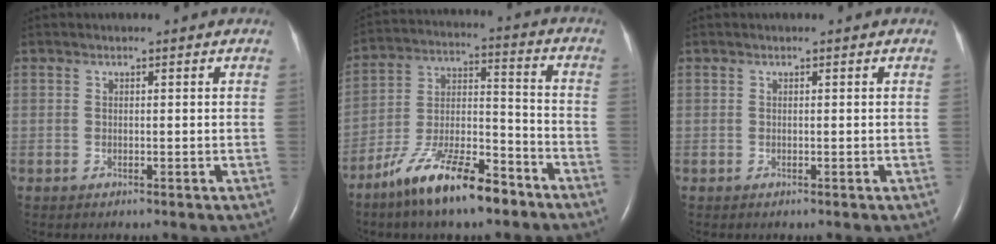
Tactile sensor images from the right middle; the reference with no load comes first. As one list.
[{"total": 14.6, "force": [-10.3, 3.7, 9.7], "torque": [-0.185, 0.004, -0.184]}, {"total": 0.0}]